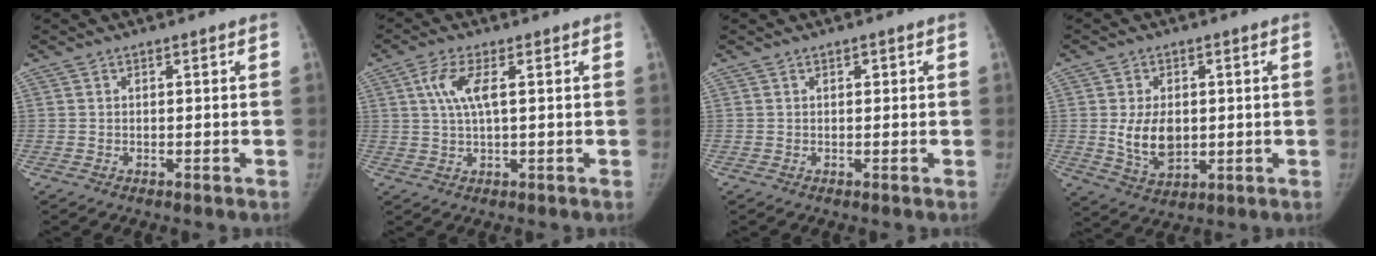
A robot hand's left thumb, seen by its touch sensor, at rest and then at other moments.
{"total": 5.4, "force": [1.4, 1.6, 5.0], "torque": [-0.123, 0.005, 0.027]}
{"total": 0.9, "force": [0.3, 0.6, 0.5], "torque": [-0.001, 0.002, 0.003]}
{"total": 8.6, "force": [0.2, 5.7, 6.5], "torque": [-0.096, -0.009, 0.014]}